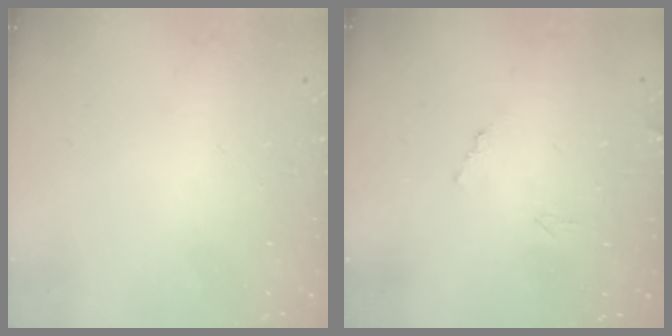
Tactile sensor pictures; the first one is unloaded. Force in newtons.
{"total": 9.4, "press": 9.4, "slide": 0.4}